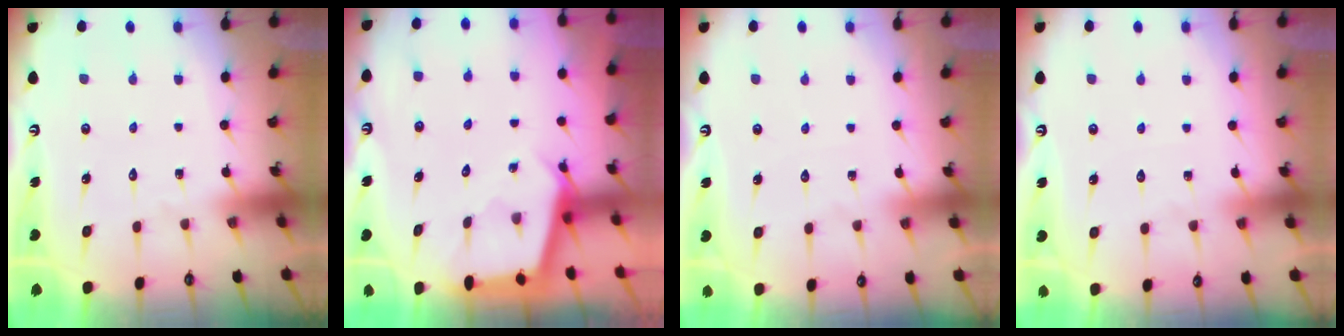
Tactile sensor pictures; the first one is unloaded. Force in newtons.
{"total": 2.5, "press": 2.5, "slide": 0.3}
{"total": 1.8, "press": 1.8, "slide": 0.3}
{"total": 1.6, "press": 1.6, "slide": 0.3}